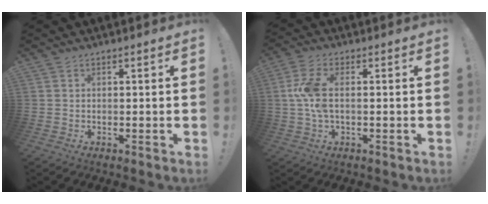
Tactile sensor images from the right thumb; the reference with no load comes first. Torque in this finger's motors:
{"motor_torque": [1.28, 1.13, 1.04, -0.01, 0.08]}